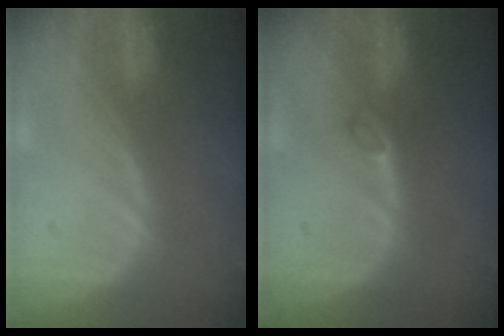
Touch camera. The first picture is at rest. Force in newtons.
{"total": 1.4, "press": 1.3, "slide": 0.3}